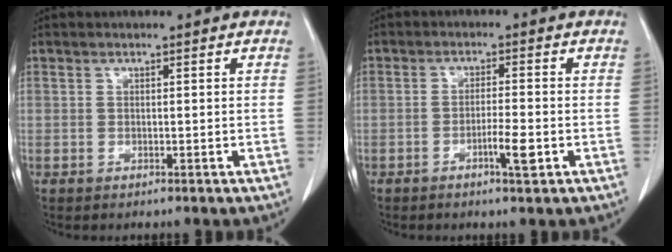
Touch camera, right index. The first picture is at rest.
{"total": 3.8, "force": [-1.7, 0.1, 3.4], "torque": [-0.059, -0.002, -0.028]}